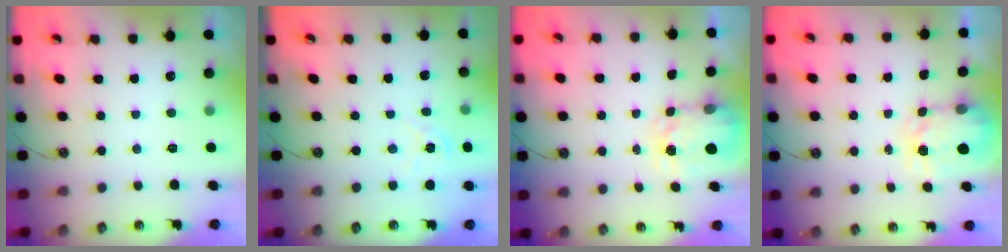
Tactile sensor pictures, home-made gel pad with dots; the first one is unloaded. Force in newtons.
{"total": 2.9, "press": 2.9, "slide": 0.3}
{"total": 3.8, "press": 3.8, "slide": 0.6}
{"total": 3.9, "press": 3.8, "slide": 0.6}